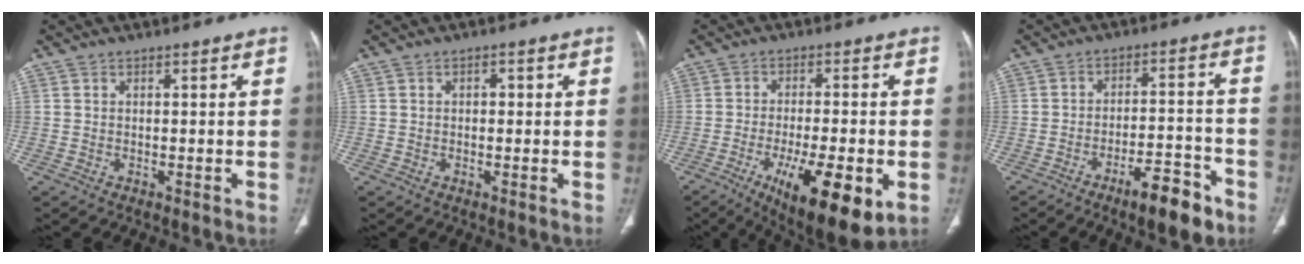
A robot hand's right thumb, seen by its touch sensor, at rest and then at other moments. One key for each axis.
{"total": 1.5, "fx": 0.2, "fy": 0.9, "fz": 1.2, "tx": -0.017, "ty": 0.006, "tz": 0.002}
{"total": 16.6, "fx": -6.2, "fy": 5.1, "fz": 14.5, "tx": -0.205, "ty": -0.003, "tz": -0.083}
{"total": 9.9, "fx": -6.3, "fy": 3.1, "fz": 7.0, "tx": -0.097, "ty": 0.044, "tz": -0.096}